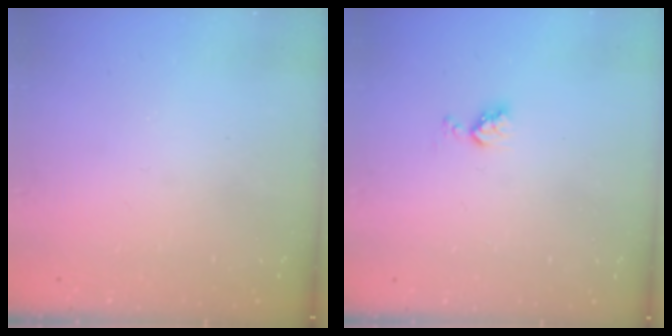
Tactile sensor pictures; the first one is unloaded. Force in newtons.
{"total": 4.4, "press": 4.3, "slide": 0.7}